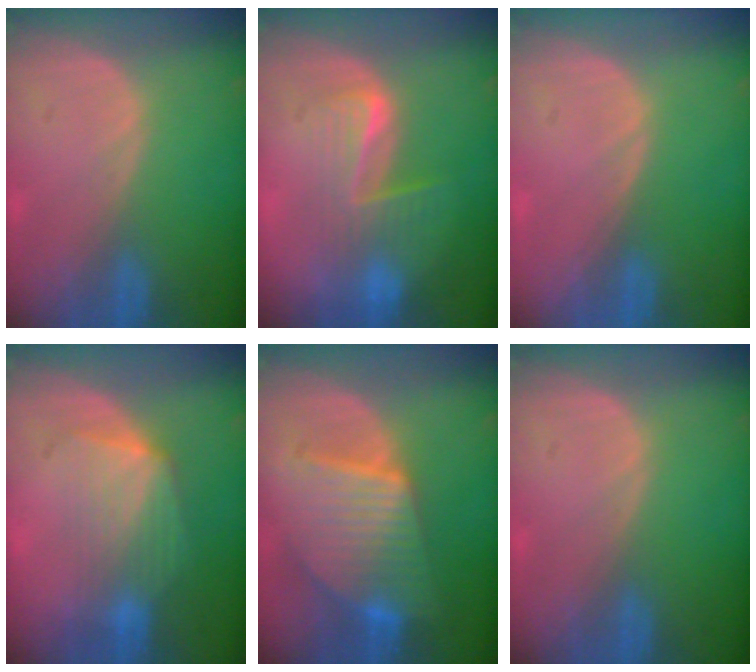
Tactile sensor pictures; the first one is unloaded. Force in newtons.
{"total": 6.3, "press": 6.2, "slide": 1.3}
{"total": 0.0}
{"total": 7.1, "press": 6.6, "slide": 2.7}
{"total": 9.4, "press": 9.4, "slide": 0.8}
{"total": 0.0}